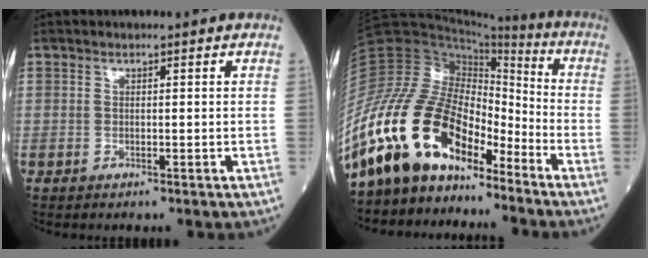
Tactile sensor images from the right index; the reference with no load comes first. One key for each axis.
{"total": 17.6, "fx": -12.6, "fy": 7.2, "fz": 9.9, "tx": -0.203, "ty": 0.044, "tz": -0.236}